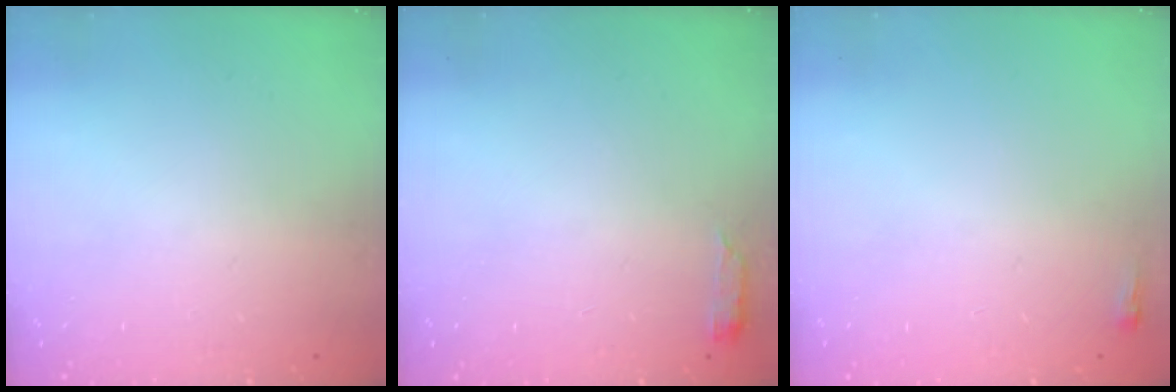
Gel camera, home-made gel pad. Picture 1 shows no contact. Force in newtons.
{"total": 2.6, "press": 2.6, "slide": 0.5}
{"total": 2.0, "press": 2.0, "slide": 0.5}